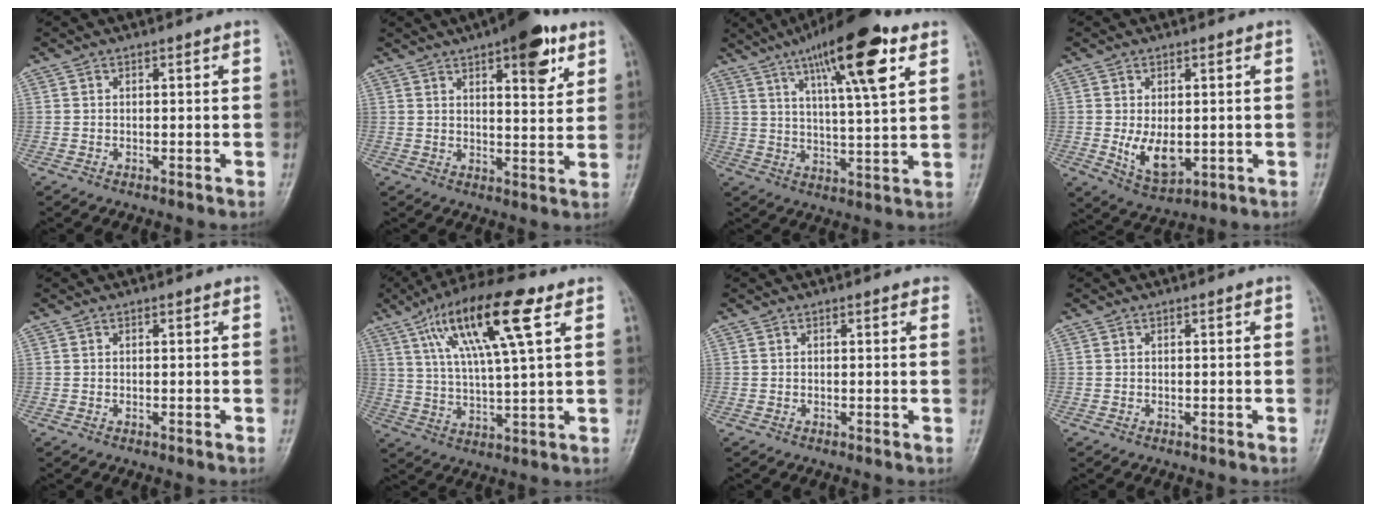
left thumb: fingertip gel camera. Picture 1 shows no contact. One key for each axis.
{"total": 11.5, "fx": 6.3, "fy": 4.1, "fz": 8.8, "tx": -0.092, "ty": -0.025, "tz": 0.083}
{"total": 17.1, "fx": 8.7, "fy": 3.8, "fz": 14.2, "tx": -0.215, "ty": -0.023, "tz": 0.138}
{"total": 7.1, "fx": -0.5, "fy": 4.2, "fz": 5.7, "tx": -0.085, "ty": -0.017, "tz": 0.005}
{"total": 0.0}
{"total": 17.0, "fx": 7.6, "fy": 3.8, "fz": 14.7, "tx": -0.267, "ty": -0.007, "tz": 0.132}
{"total": 2.0, "fx": 1.5, "fy": 0.7, "fz": 1.0, "tx": 0.001, "ty": 0.002, "tz": 0.008}
{"total": 0.0}